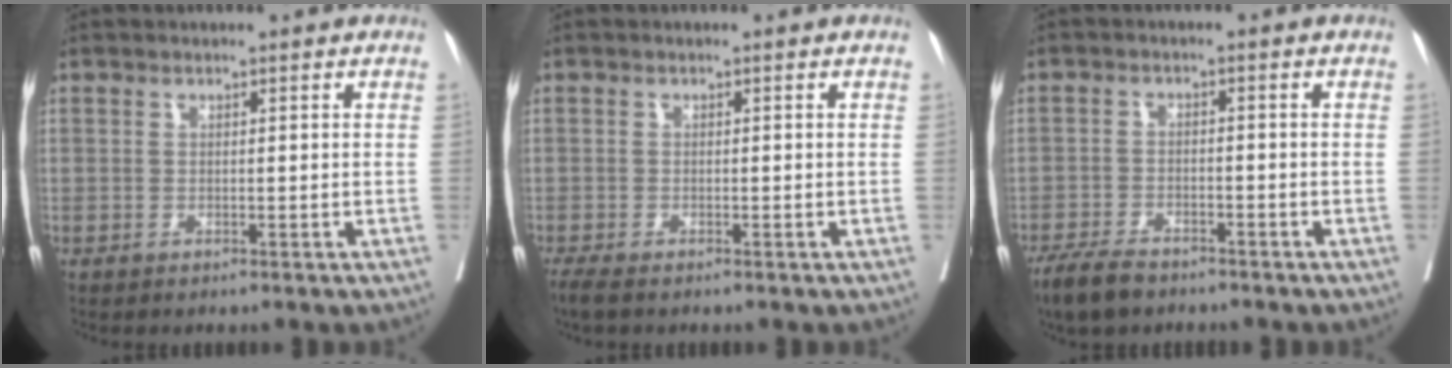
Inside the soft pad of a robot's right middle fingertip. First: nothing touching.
{"total": 2.4, "force": [-2.0, 0.4, 1.3], "torque": [-0.027, -0.010, -0.034]}
{"total": 5.2, "force": [-4.3, 1.8, 2.2], "torque": [-0.041, -0.006, -0.078]}